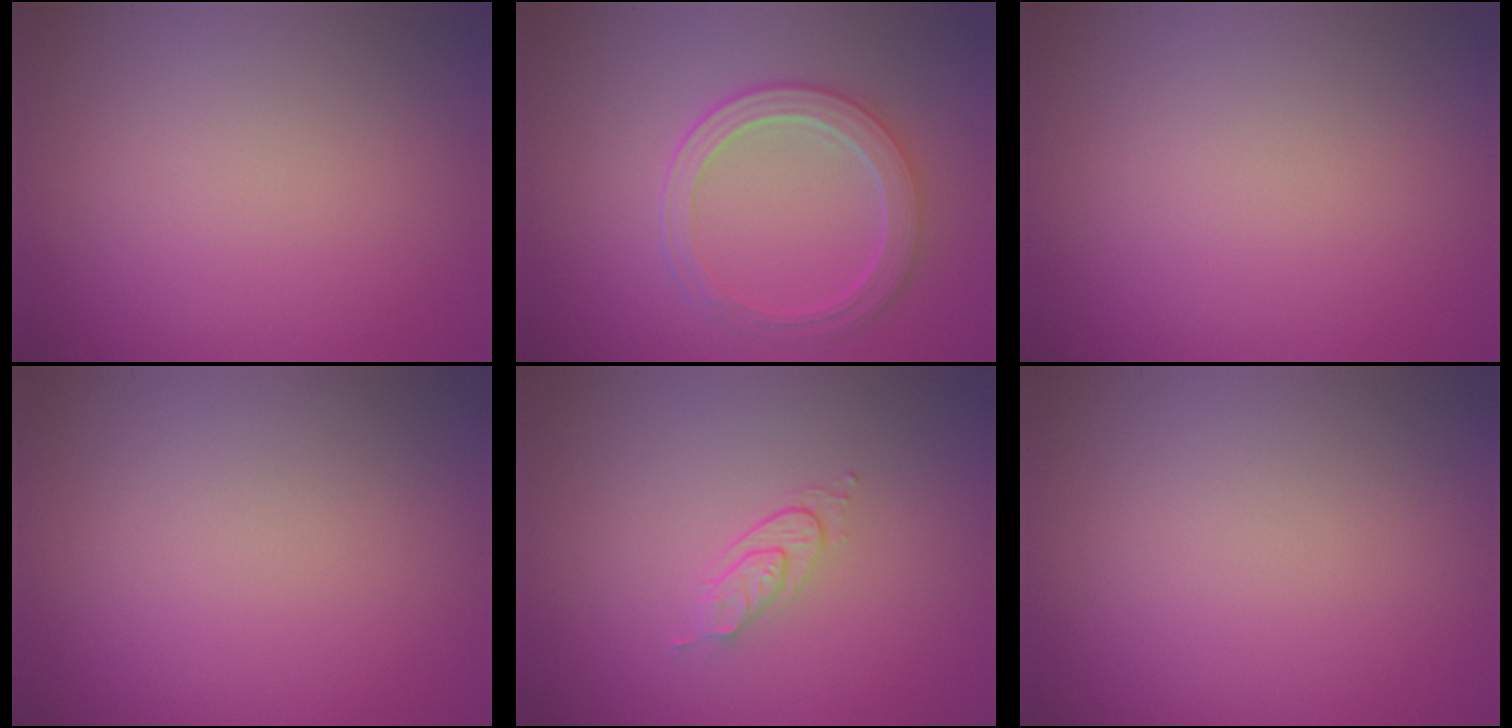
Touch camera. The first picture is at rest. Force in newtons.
{"total": 4.3, "press": 3.7, "slide": 2.2}
{"total": 0.0}
{"total": 0.0}
{"total": 1.7, "press": 1.1, "slide": 1.3}
{"total": 0.0}